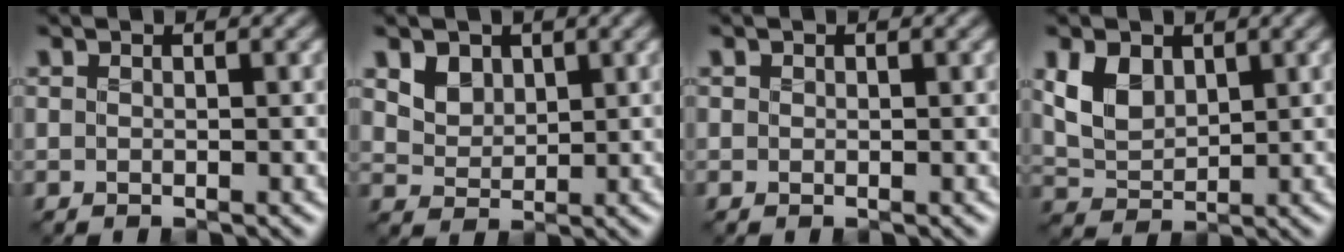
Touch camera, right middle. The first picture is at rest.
{"total": 3.6, "force": [1.9, 2.6, 1.6], "torque": [-0.056, -0.006, 0.049]}
{"total": 0.0}
{"total": 3.7, "force": [1.3, 2.5, 2.4], "torque": [-0.058, -0.005, 0.026]}